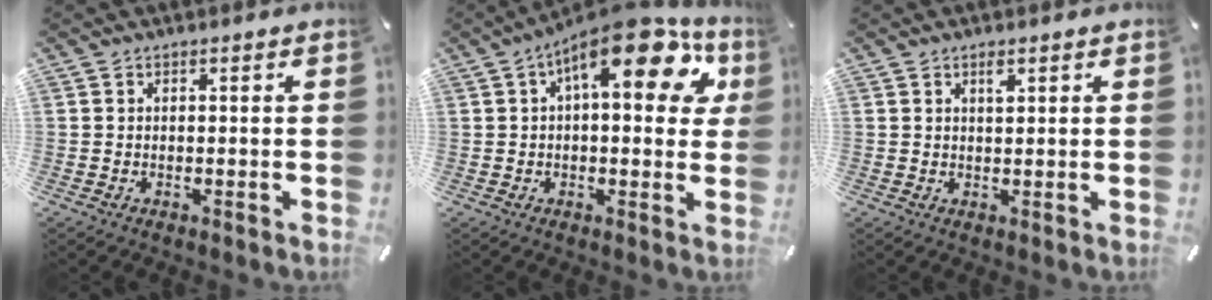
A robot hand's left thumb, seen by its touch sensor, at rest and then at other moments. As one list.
[{"total": 18.0, "force": [7.5, 7.6, 14.5], "torque": [-0.198, -0.039, 0.118]}, {"total": 1.8, "force": [1.0, 0.7, 1.3], "torque": [-0.020, -0.003, 0.016]}]